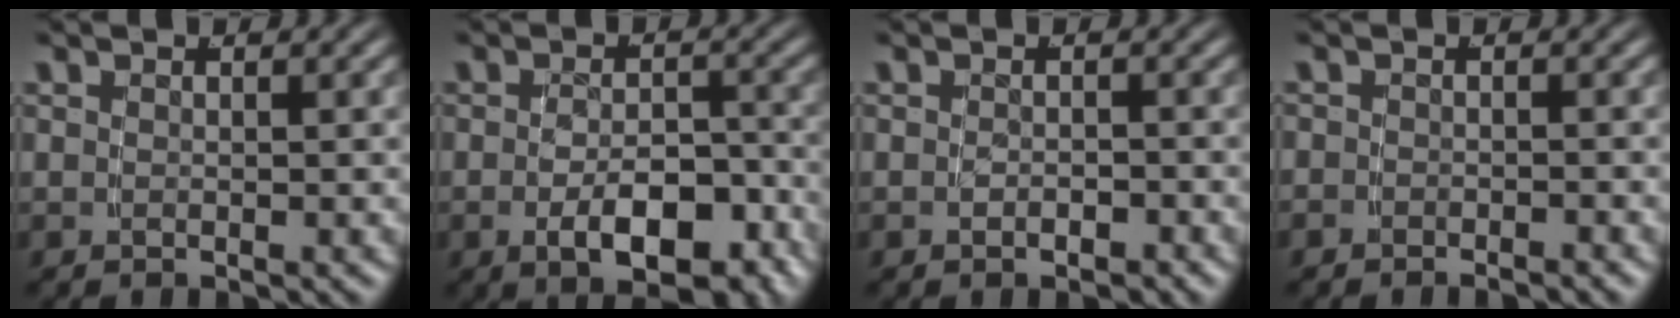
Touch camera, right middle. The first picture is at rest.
{"total": 5.7, "force": [-3.2, 2.3, 4.2], "torque": [-0.062, -0.015, -0.044]}
{"total": 1.3, "force": [-1.2, 0.2, 0.4], "torque": [-0.004, -0.001, -0.017]}
{"total": 1.5, "force": [-1.5, 0.2, -0.1], "torque": [0.006, -0.003, -0.025]}